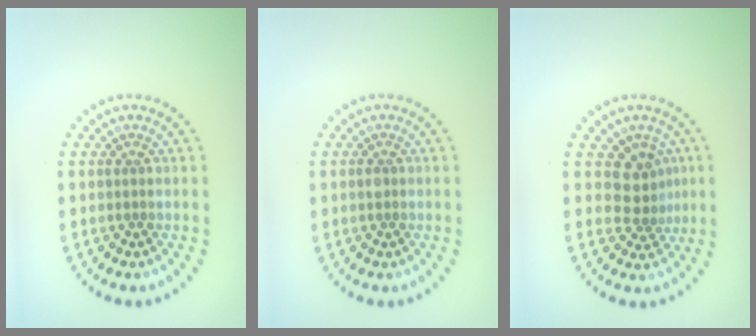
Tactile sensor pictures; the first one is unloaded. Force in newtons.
{"total": 0.6, "press": 0.6, "slide": 0.1}
{"total": 2.8, "press": 2.3, "slide": 1.7}